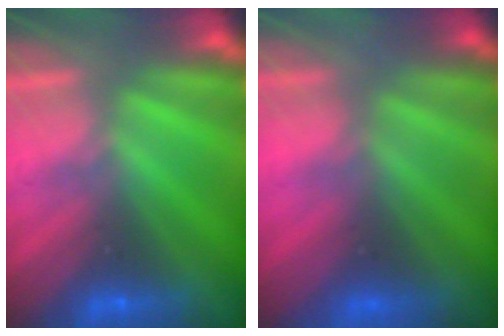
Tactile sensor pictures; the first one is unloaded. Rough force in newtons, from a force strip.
{"total": 8.5}